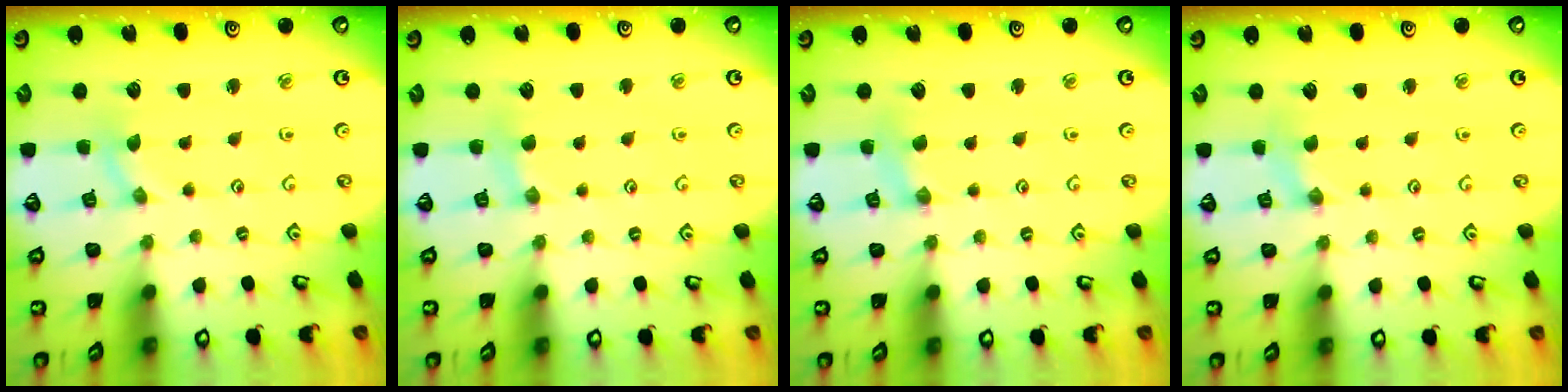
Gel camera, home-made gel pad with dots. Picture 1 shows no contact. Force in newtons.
{"total": 2.6, "press": 2.6, "slide": 0.4}
{"total": 2.7, "press": 2.6, "slide": 0.5}
{"total": 0.0}